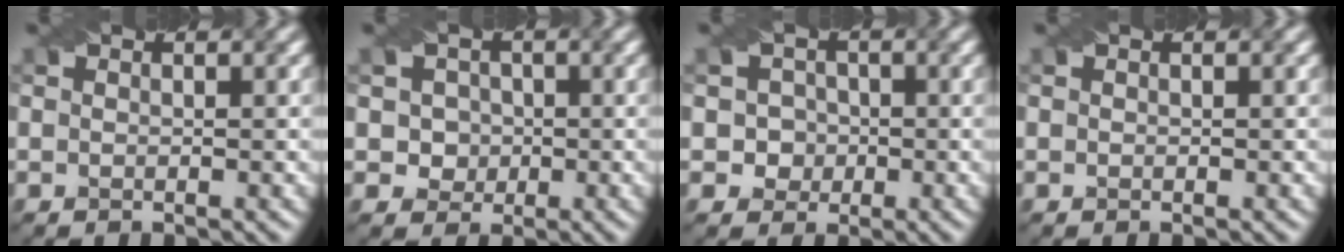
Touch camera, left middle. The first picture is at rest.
{"total": 2.7, "force": [0.3, 2.5, 0.9], "torque": [-0.005, 0.006, 0.013]}
{"total": 2.4, "force": [-0.2, 2.3, 0.6], "torque": [0.008, 0.005, -0.003]}
{"total": 0.0}